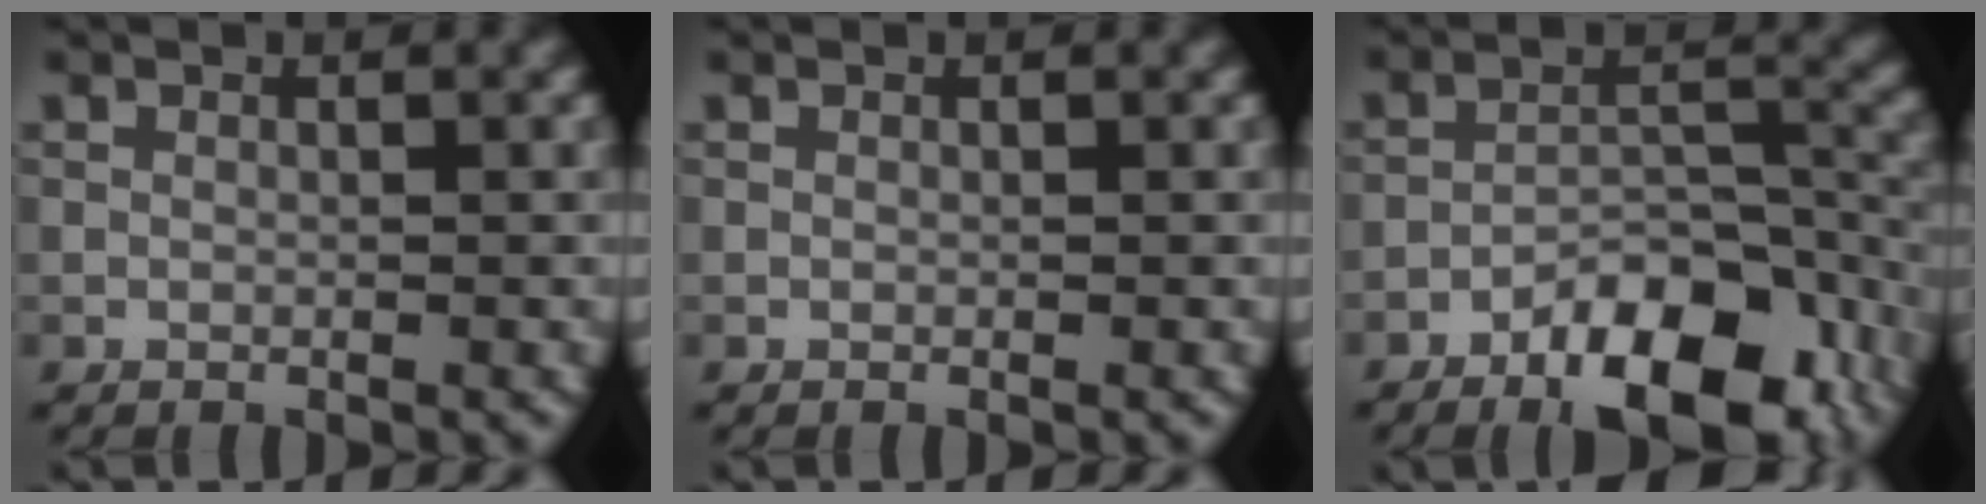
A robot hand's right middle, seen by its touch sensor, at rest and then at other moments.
{"total": 0.0}
{"total": 10.8, "force": [-6.7, 4.6, 7.1], "torque": [-0.103, -0.002, -0.108]}